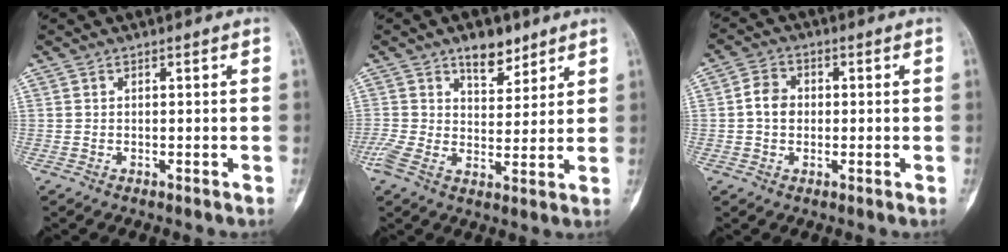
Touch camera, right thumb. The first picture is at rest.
{"total": 7.8, "force": [4.2, 4.2, 5.1], "torque": [-0.064, -0.019, 0.068]}
{"total": 4.4, "force": [0.0, 3.6, 2.6], "torque": [-0.035, 0.011, -0.007]}